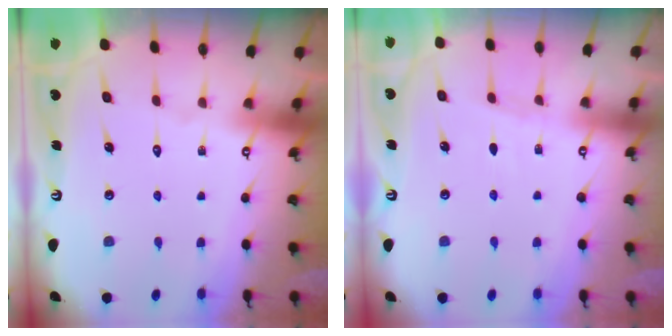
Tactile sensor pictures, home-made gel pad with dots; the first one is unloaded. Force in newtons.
{"total": 2.7, "press": 2.6, "slide": 0.4}